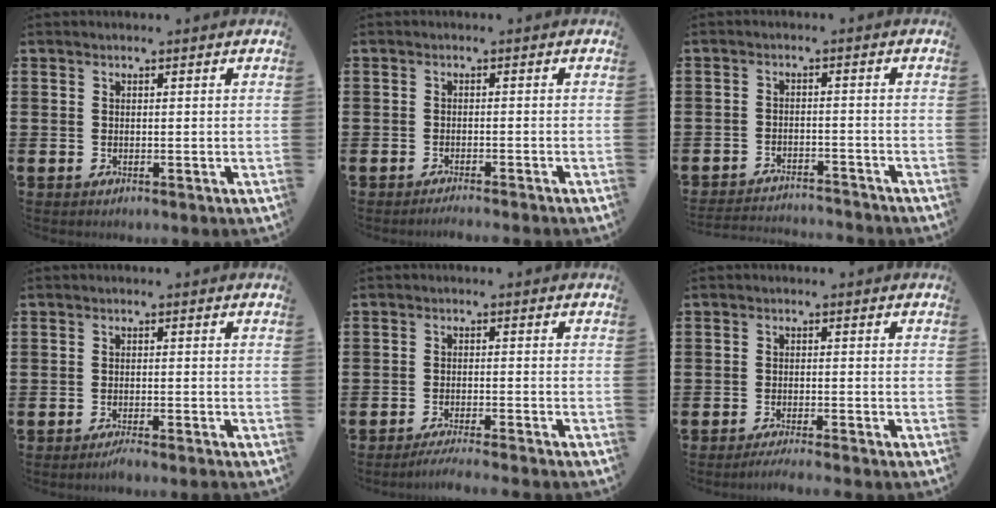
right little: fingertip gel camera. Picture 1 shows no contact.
{"total": 1.2, "force": [-1.1, -0.2, 0.3], "torque": [-0.003, -0.001, -0.021]}
{"total": 2.7, "force": [-2.7, 0.0, -0.1], "torque": [-0.004, 0.001, -0.058]}
{"total": 1.5, "force": [-1.3, -0.1, 0.7], "torque": [-0.011, 0.001, -0.025]}
{"total": 2.4, "force": [-2.2, -0.4, 0.9], "torque": [-0.014, 0.001, -0.044]}
{"total": 1.7, "force": [-1.6, -0.2, 0.7], "torque": [-0.009, 0.001, -0.030]}